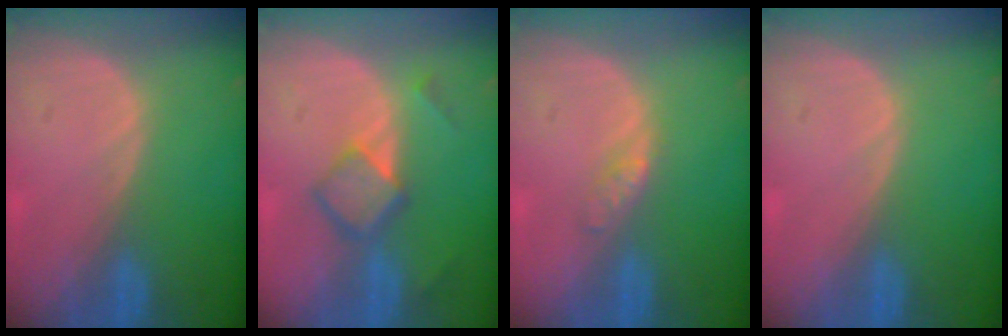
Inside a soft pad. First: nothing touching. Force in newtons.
{"total": 5.7, "press": 4.9, "slide": 3.0}
{"total": 2.0, "press": 2.0, "slide": 0.1}
{"total": 0.0}